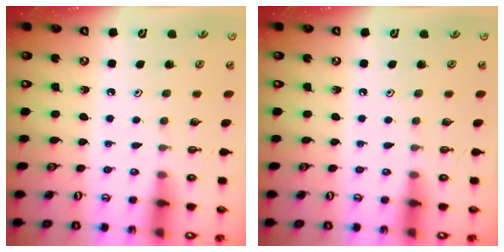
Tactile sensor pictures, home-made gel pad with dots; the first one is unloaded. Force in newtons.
{"total": 0.0}